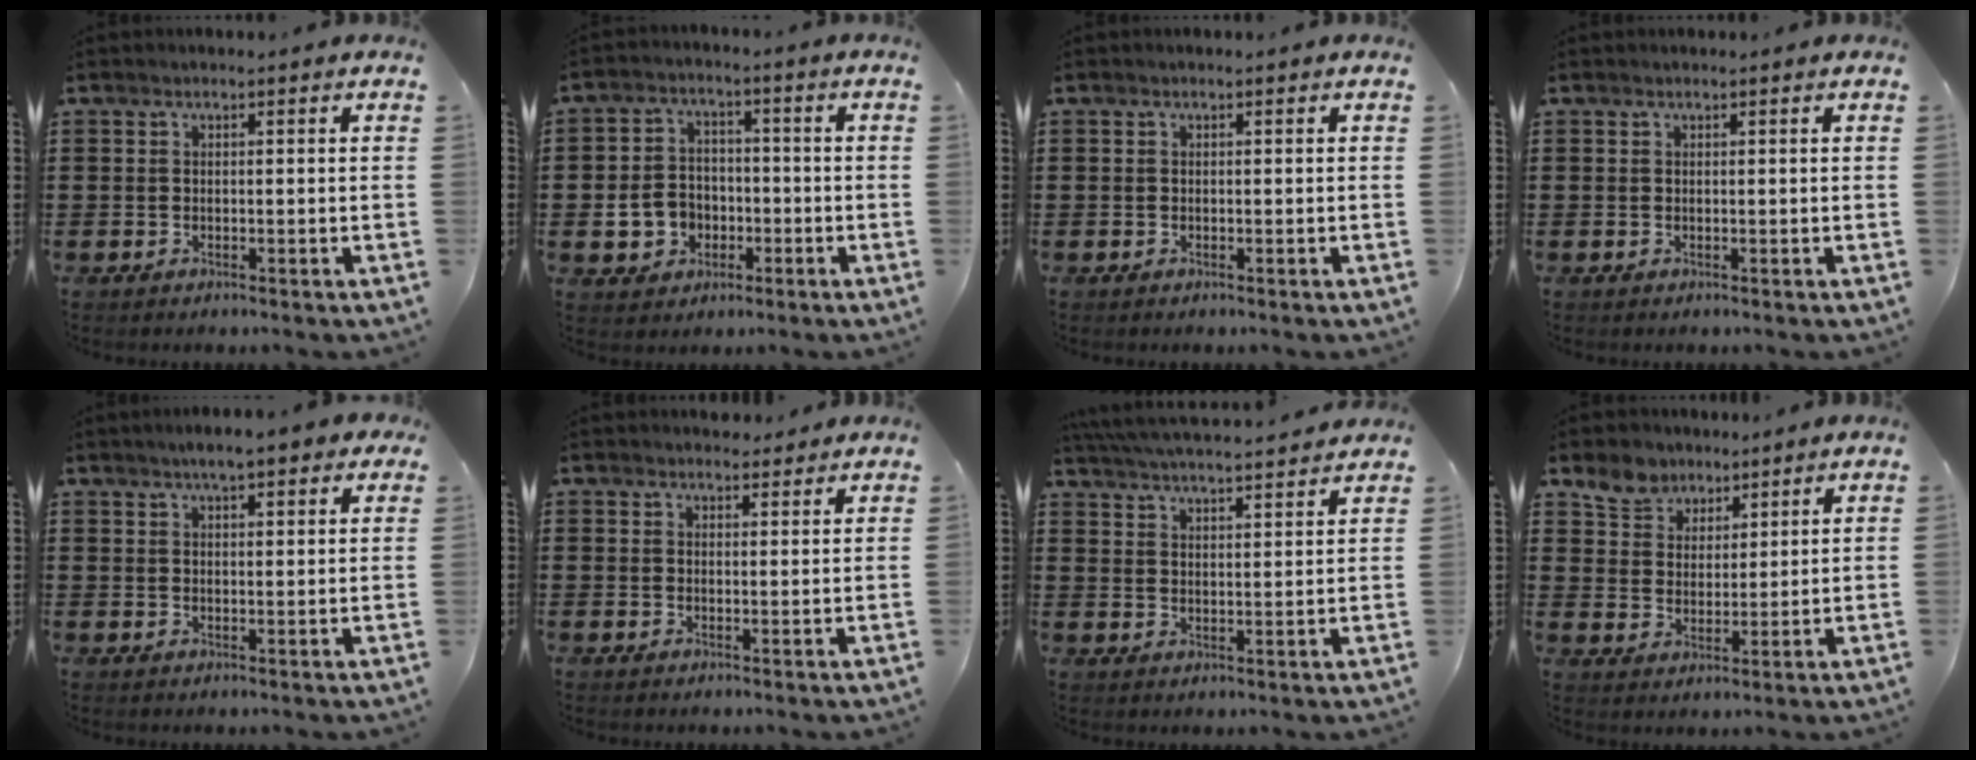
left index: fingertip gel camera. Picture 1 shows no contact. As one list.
[{"total": 6.2, "force": [-1.8, 5.1, 2.9], "torque": [-0.076, 0.010, -0.036]}, {"total": 0.0}, {"total": 0.0}, {"total": 3.8, "force": [2.8, 0.7, 2.4], "torque": [-0.046, 0.002, 0.047]}, {"total": 2.5, "force": [2.4, 0.7, 0.2], "torque": [-0.002, -0.005, 0.045]}, {"total": 5.0, "force": [4.9, -0.3, 1.1], "torque": [-0.042, -0.031, 0.085]}, {"total": 5.4, "force": [4.3, 3.2, 0.4], "torque": [-0.036, -0.003, 0.080]}]